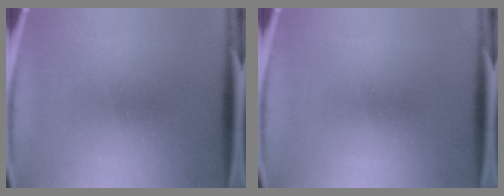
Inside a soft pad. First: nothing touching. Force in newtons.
{"total": 0.0}